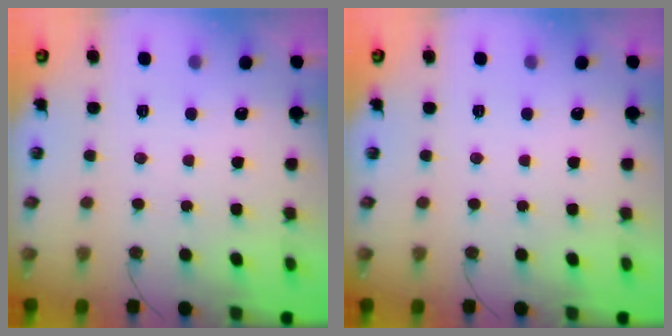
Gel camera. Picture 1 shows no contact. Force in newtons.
{"total": 0.0}